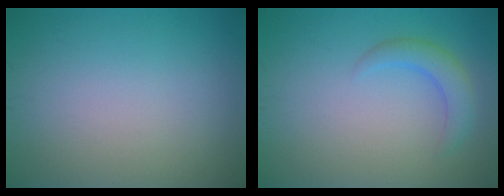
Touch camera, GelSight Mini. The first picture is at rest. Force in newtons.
{"total": 2.4, "press": 2.4, "slide": 0.1}